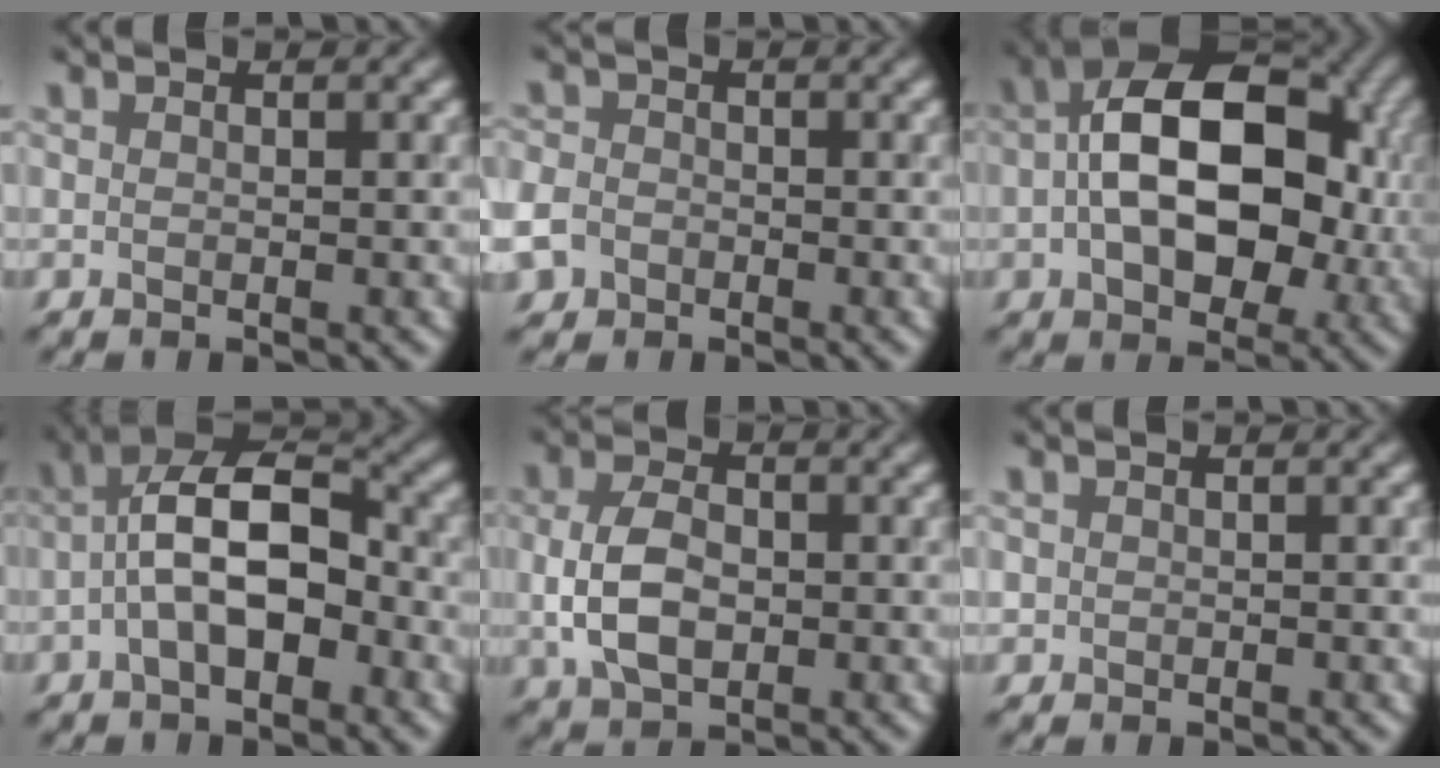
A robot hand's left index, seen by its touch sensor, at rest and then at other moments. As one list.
[{"total": 3.8, "force": [-1.8, 3.1, 1.4], "torque": [-0.020, -0.008, -0.044]}, {"total": 13.8, "force": [0.7, 8.3, 10.9], "torque": [-0.156, 0.017, 0.009]}, {"total": 8.5, "force": [-1.5, 4.2, 7.2], "torque": [-0.128, 0.022, -0.034]}, {"total": 5.2, "force": [-0.3, 3.4, 3.9], "torque": [-0.083, -0.003, -0.006]}, {"total": 0.6, "force": [0.0, 0.6, 0.1], "torque": [0.005, -0.001, -0.002]}]